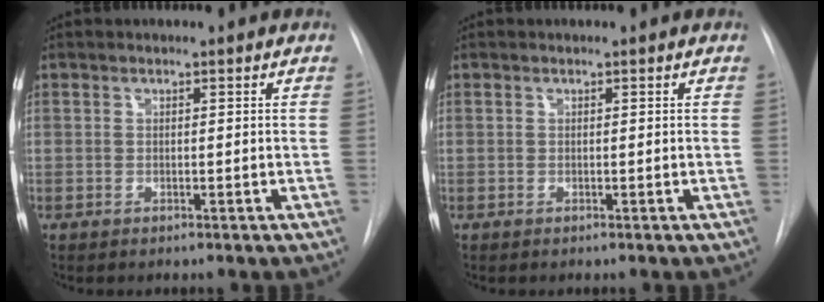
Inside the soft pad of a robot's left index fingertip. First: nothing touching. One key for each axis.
{"total": 0.0}